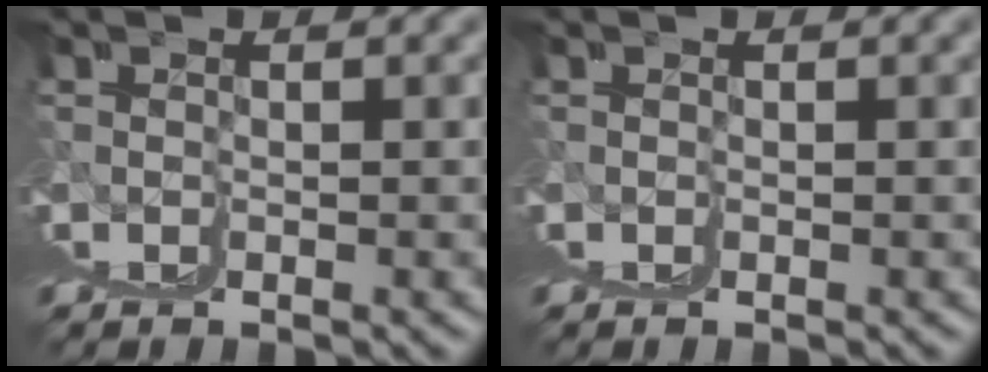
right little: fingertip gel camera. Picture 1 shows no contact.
{"total": 0.0}